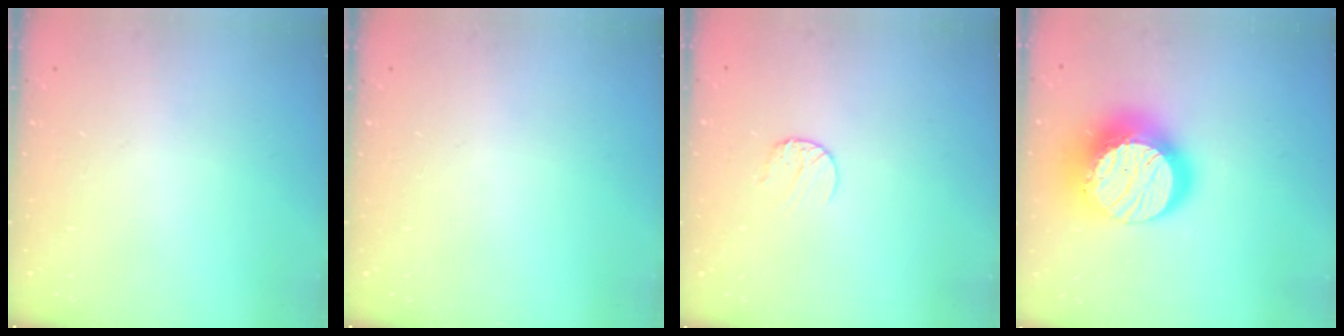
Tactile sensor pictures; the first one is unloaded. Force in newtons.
{"total": 0.0}
{"total": 5.4, "press": 5.4, "slide": 0.5}
{"total": 22.4, "press": 22.3, "slide": 1.7}